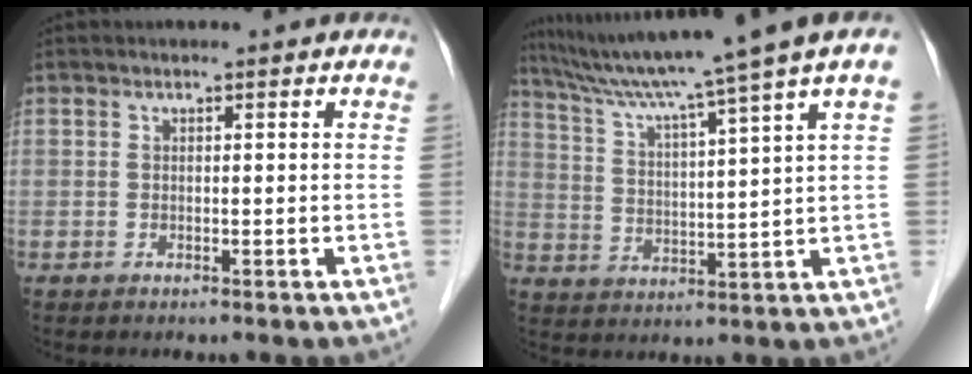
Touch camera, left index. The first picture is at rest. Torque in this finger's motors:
{"motor_torque": [0.71, -0.84, 1.00, 0.21]}